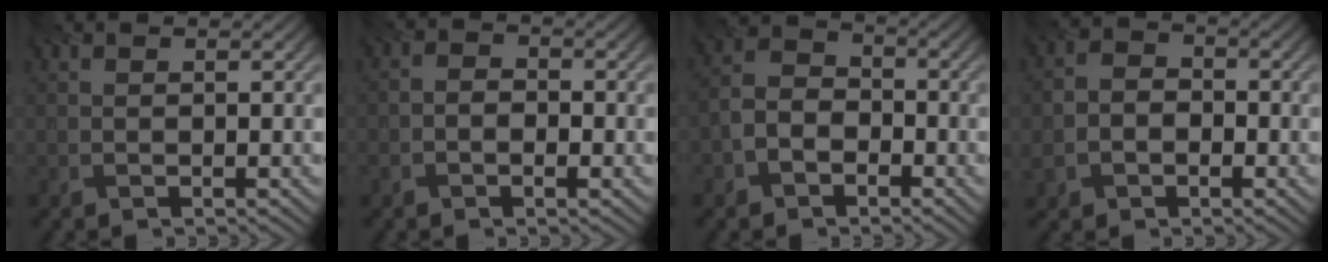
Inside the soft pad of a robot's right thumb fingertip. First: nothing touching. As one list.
[{"total": 2.7, "force": [-1.1, 1.6, 1.8], "torque": [-0.025, 0.003, -0.027]}, {"total": 4.7, "force": [-2.3, 3.4, 2.4], "torque": [-0.054, 0.003, -0.056]}, {"total": 4.8, "force": [-1.7, 3.9, 2.2], "torque": [-0.048, -0.011, -0.041]}]